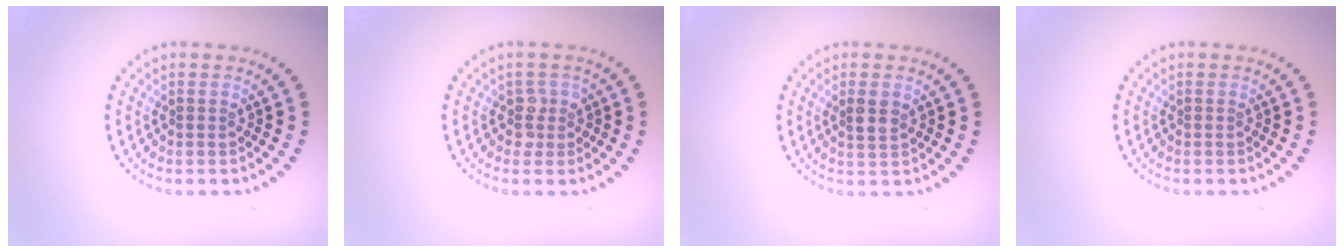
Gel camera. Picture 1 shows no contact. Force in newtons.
{"total": 1.6, "press": 1.3, "slide": 1.0}
{"total": 1.8, "press": 1.7, "slide": 0.6}
{"total": 0.0}